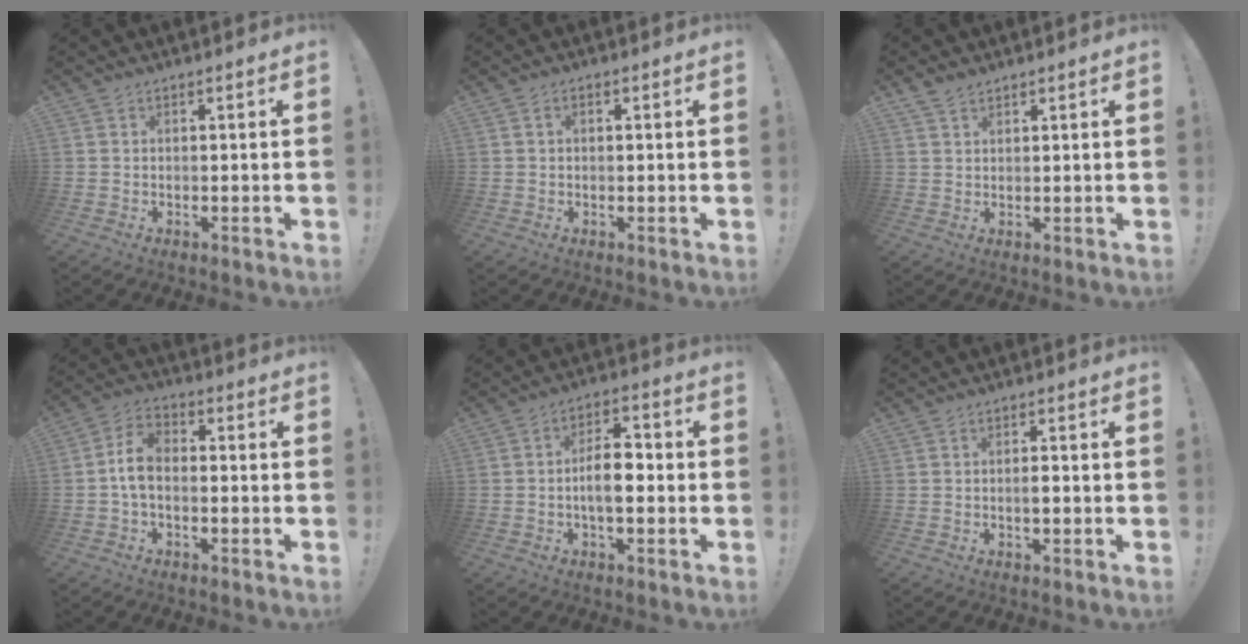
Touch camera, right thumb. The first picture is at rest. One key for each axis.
{"total": 1.3, "fx": 0.1, "fy": 0.9, "fz": 0.9, "tx": -0.012, "ty": 0.002, "tz": 0.000}
{"total": 2.9, "fx": 2.3, "fy": 1.3, "fz": 1.1, "tx": -0.024, "ty": -0.009, "tz": 0.044}
{"total": 7.7, "fx": -0.9, "fy": 4.6, "fz": 6.1, "tx": -0.121, "ty": 0.007, "tz": -0.013}
{"total": 9.0, "fx": -1.6, "fy": 4.5, "fz": 7.6, "tx": -0.128, "ty": 0.013, "tz": -0.031}
{"total": 2.0, "fx": -0.5, "fy": 0.6, "fz": 1.8, "tx": -0.024, "ty": 0.001, "tz": -0.011}